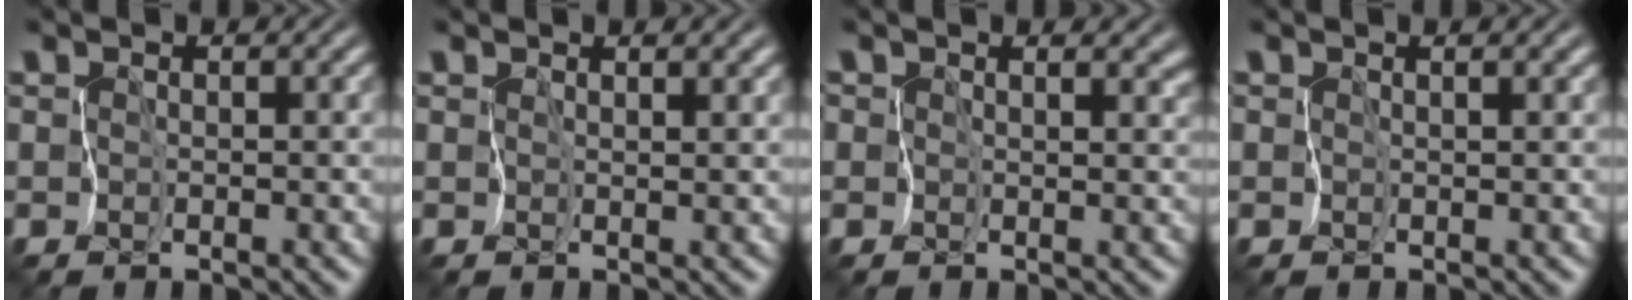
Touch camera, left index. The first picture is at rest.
{"total": 1.3, "force": [1.0, 0.1, 0.8], "torque": [-0.014, 0.003, 0.021]}
{"total": 3.2, "force": [1.8, 1.9, 1.8], "torque": [-0.027, 0.007, 0.017]}
{"total": 0.8, "force": [0.6, 0.0, 0.6], "torque": [-0.010, 0.003, 0.011]}